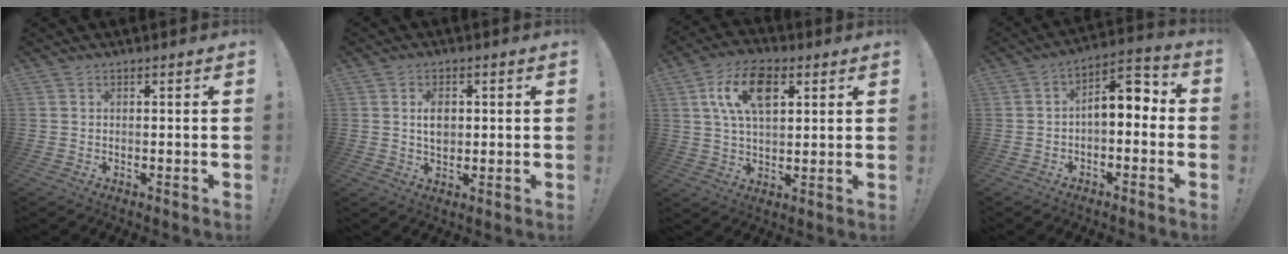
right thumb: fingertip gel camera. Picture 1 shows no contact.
{"total": 4.9, "force": [0.6, 3.4, 3.5], "torque": [-0.040, -0.004, 0.006]}
{"total": 14.1, "force": [5.1, 8.1, 10.3], "torque": [-0.169, 0.008, 0.095]}
{"total": 6.9, "force": [-0.5, 3.8, 5.7], "torque": [-0.075, 0.001, -0.008]}